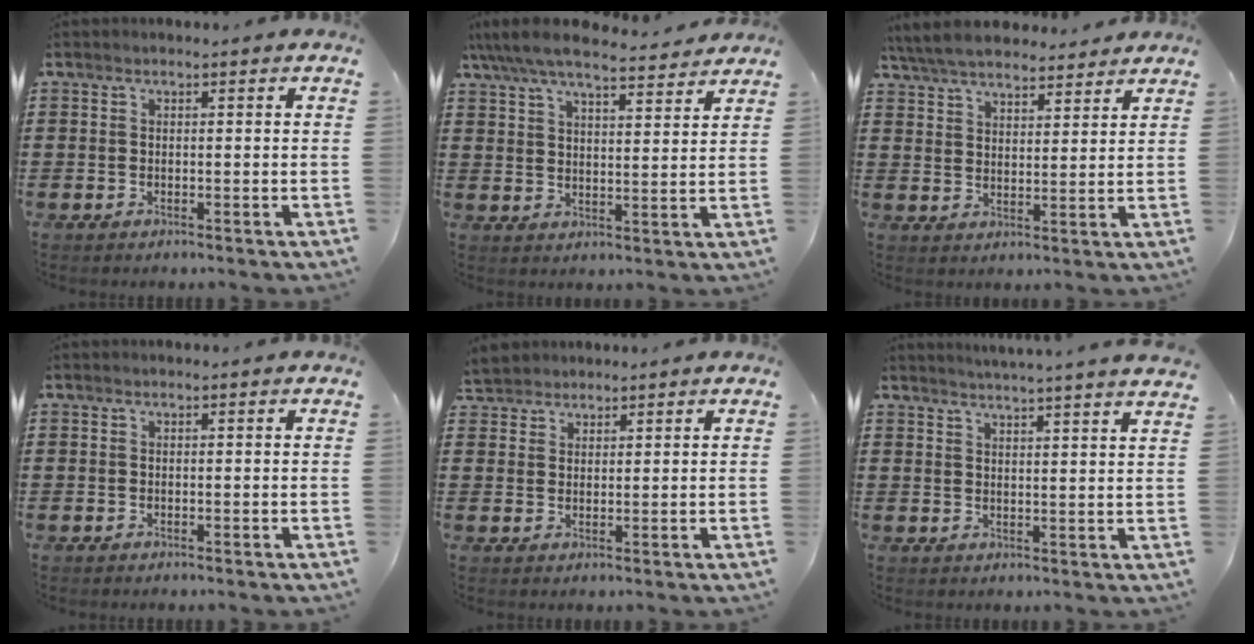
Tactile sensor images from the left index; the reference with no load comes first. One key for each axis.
{"total": 7.0, "fx": 6.2, "fy": 1.1, "fz": 3.1, "tx": -0.083, "ty": -0.028, "tz": 0.110}
{"total": 6.0, "fx": 5.7, "fy": 1.3, "fz": 1.6, "tx": -0.053, "ty": -0.017, "tz": 0.105}
{"total": 0.0}
{"total": 2.4, "fx": 2.2, "fy": 0.9, "fz": -0.3, "tx": -0.004, "ty": 0.003, "tz": 0.043}
{"total": 3.5, "fx": 3.3, "fy": -1.1, "fz": 0.5, "tx": -0.018, "ty": -0.019, "tz": 0.058}